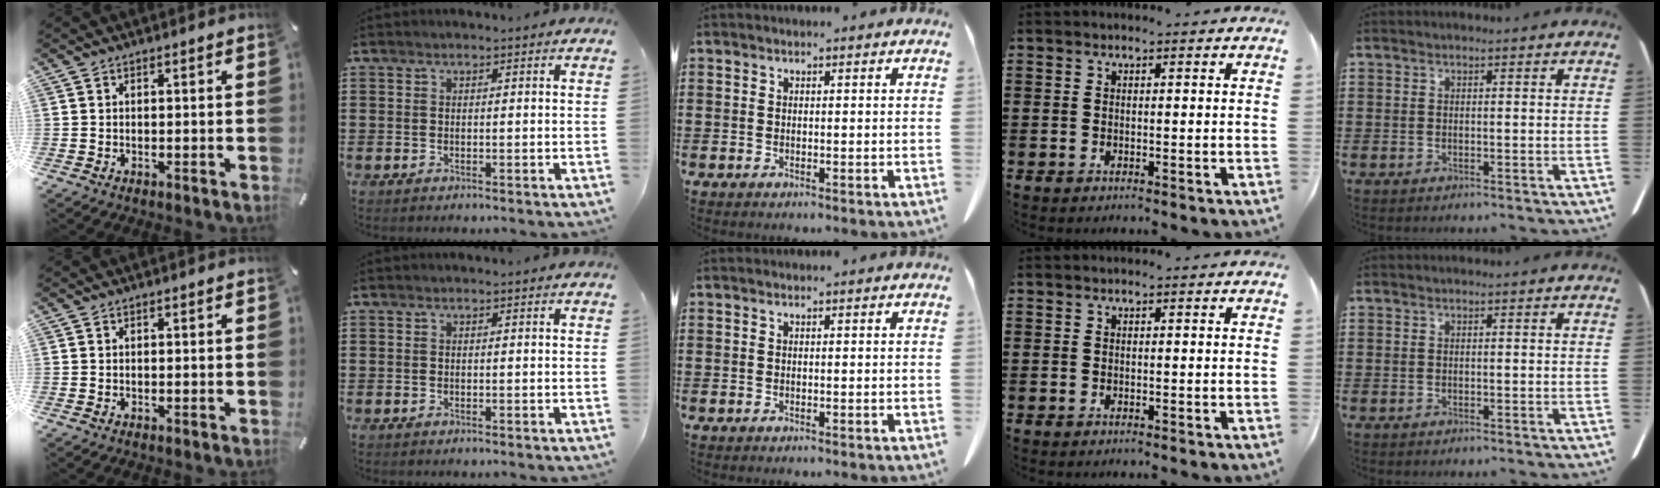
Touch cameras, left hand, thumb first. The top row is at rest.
{}